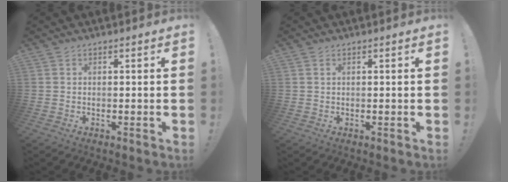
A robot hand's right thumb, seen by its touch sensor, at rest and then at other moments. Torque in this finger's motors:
{"motor_torque": [-0.24, 0.01, -0.38, 0.11, 0.01]}